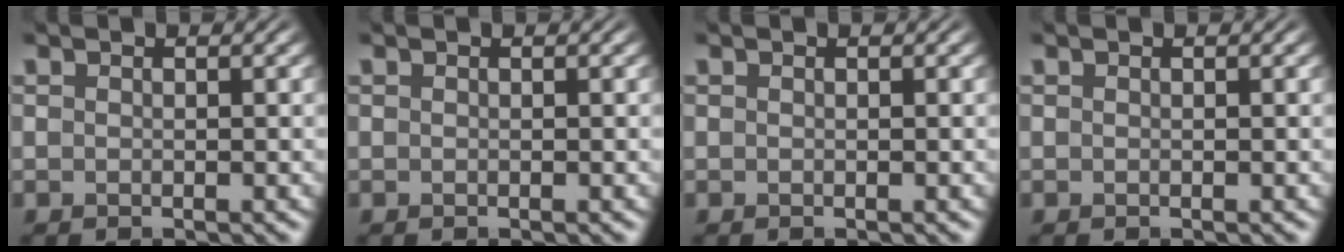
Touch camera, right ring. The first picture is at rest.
{"total": 0.0}
{"total": 0.0}
{"total": 0.0}